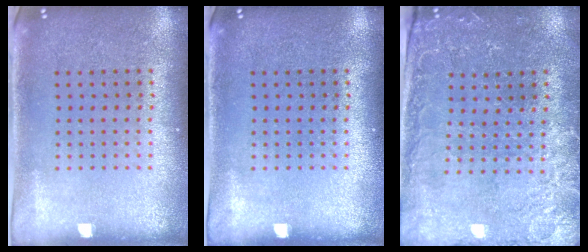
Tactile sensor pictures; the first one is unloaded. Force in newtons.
{"total": 0.0}
{"total": 0.6, "press": 0.4, "slide": 0.4}